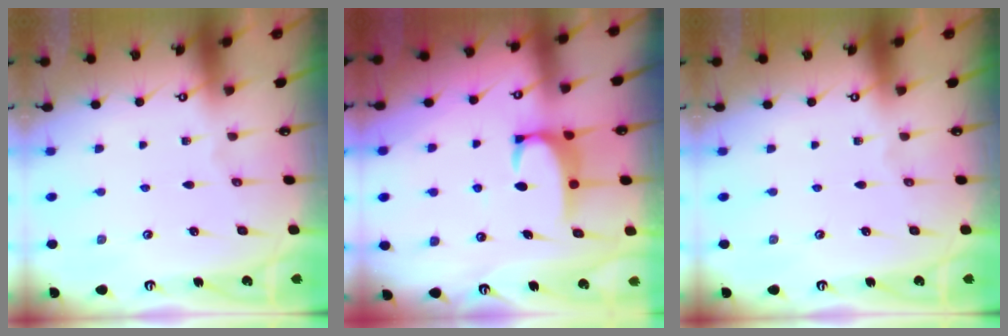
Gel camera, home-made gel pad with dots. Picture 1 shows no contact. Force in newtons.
{"total": 2.9, "press": 2.9, "slide": 0.3}
{"total": 0.0}